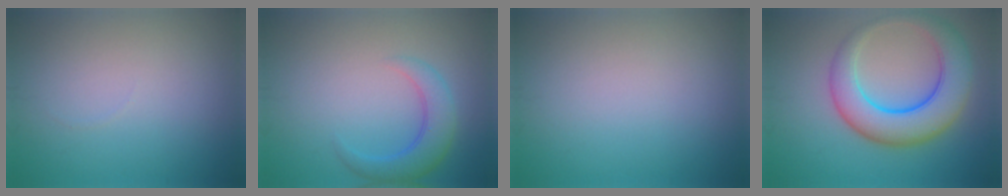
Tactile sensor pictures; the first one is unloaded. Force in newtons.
{"total": 3.8, "press": 3.7, "slide": 0.3}
{"total": 0.0}
{"total": 8.1, "press": 8.1, "slide": 0.4}